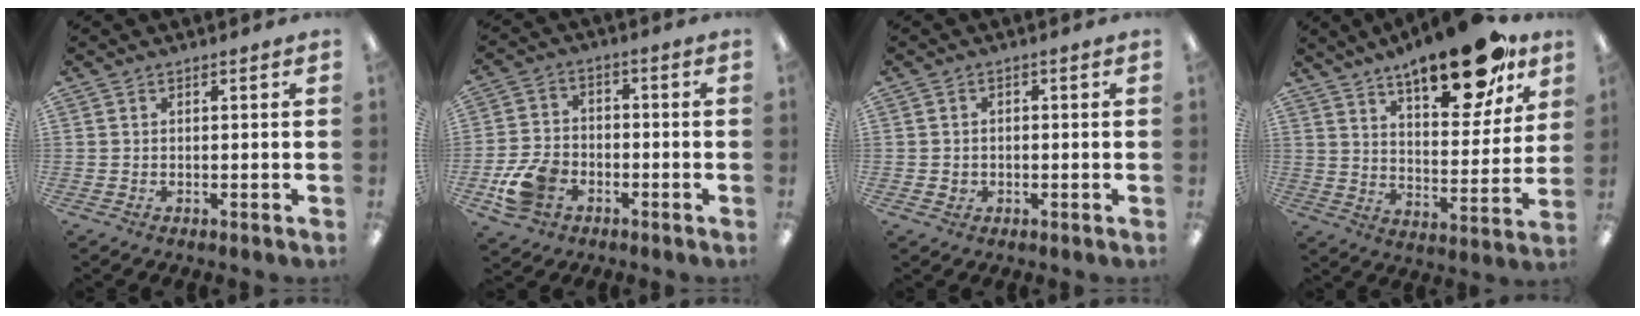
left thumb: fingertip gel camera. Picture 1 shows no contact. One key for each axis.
{"total": 9.8, "fx": -4.3, "fy": 7.1, "fz": 5.1, "tx": -0.113, "ty": 0.024, "tz": -0.076}
{"total": 1.8, "fx": -0.4, "fy": 1.7, "fz": 0.5, "tx": -0.010, "ty": 0.004, "tz": -0.011}
{"total": 20.4, "fx": 14.8, "fy": 7.4, "fz": 11.9, "tx": -0.164, "ty": -0.089, "tz": 0.241}